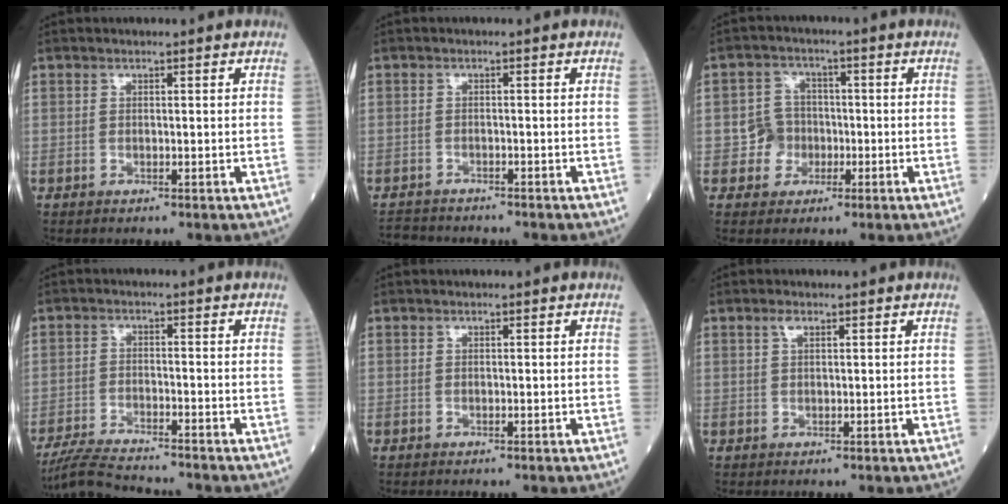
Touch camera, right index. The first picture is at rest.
{"total": 4.8, "force": [-4.6, 0.9, 0.8], "torque": [-0.012, -0.013, -0.073]}
{"total": 4.5, "force": [-1.2, 4.3, 0.6], "torque": [-0.006, 0.014, -0.021]}
{"total": 9.1, "force": [-8.4, 0.2, 3.3], "torque": [-0.058, -0.019, -0.143]}
{"total": 0.0}
{"total": 1.2, "force": [0.7, 0.4, 0.9], "torque": [-0.019, 0.006, 0.013]}